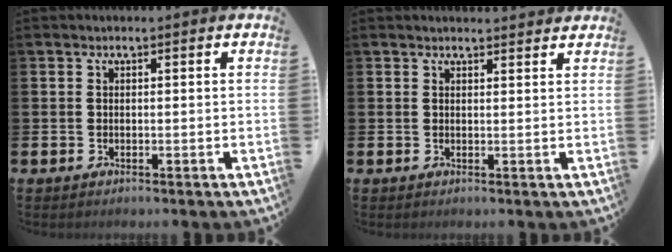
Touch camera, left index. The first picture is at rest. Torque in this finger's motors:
{"motor_torque": [0.84, -1.30, 0.21, 0.01]}